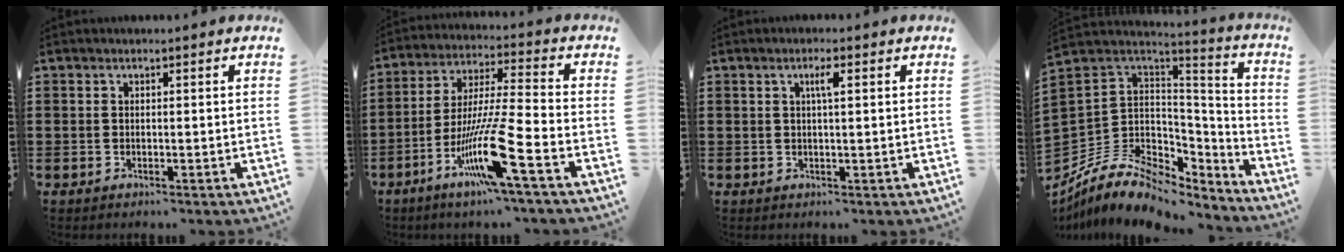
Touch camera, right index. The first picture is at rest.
{"total": 13.6, "force": [-6.7, 0.7, 11.8], "torque": [-0.245, -0.011, -0.127]}
{"total": 2.1, "force": [0.7, 0.3, 2.0], "torque": [-0.040, 0.005, 0.009]}
{"total": 9.4, "force": [-5.5, 6.3, 4.4], "torque": [-0.107, -0.001, -0.099]}